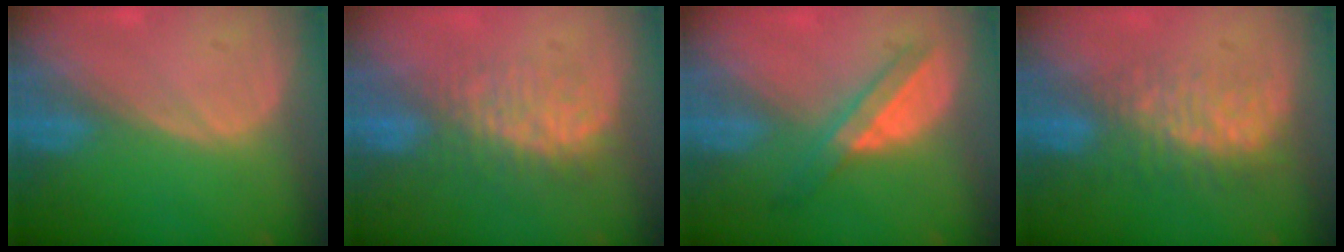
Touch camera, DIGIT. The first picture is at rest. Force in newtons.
{"total": 7.5, "press": 7.3, "slide": 1.7}
{"total": 5.9, "press": 5.4, "slide": 2.6}
{"total": 7.9, "press": 7.4, "slide": 2.6}